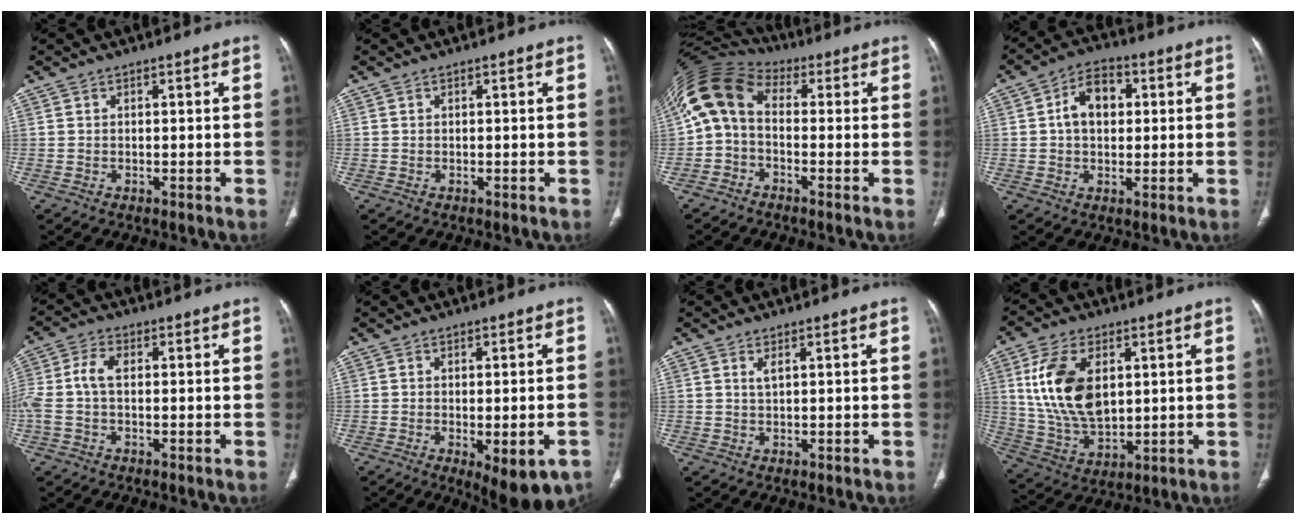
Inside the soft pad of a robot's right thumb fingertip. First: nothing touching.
{"total": 0.0}
{"total": 11.1, "force": [0.2, 7.3, 8.3], "torque": [-0.162, 0.039, -0.015]}
{"total": 8.3, "force": [1.4, 5.7, 5.9], "torque": [-0.080, 0.016, 0.017]}
{"total": 6.1, "force": [-0.1, 3.3, 5.1], "torque": [-0.130, 0.019, -0.006]}
{"total": 9.9, "force": [-4.4, 3.7, 8.0], "torque": [-0.100, 0.004, -0.052]}
{"total": 1.3, "force": [0.6, 0.4, 1.1], "torque": [-0.023, -0.001, 0.013]}
{"total": 15.8, "force": [3.8, 9.4, 12.2], "torque": [-0.221, -0.015, 0.083]}